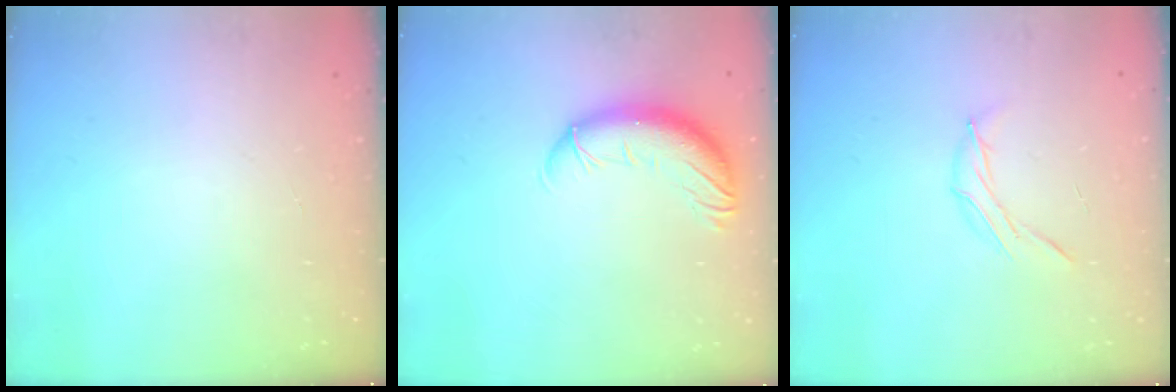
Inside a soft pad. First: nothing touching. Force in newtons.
{"total": 10.8, "press": 10.6, "slide": 2.3}
{"total": 7.2, "press": 7.1, "slide": 1.2}